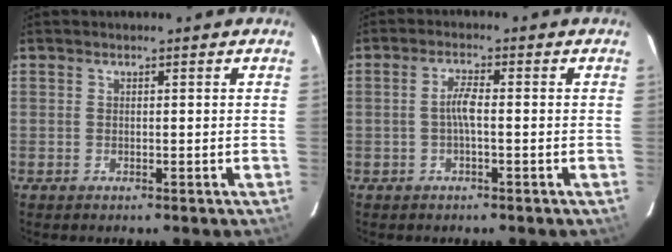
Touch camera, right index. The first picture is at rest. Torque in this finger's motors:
{"motor_torque": [0.40, -0.08, 0.30, 0.07]}